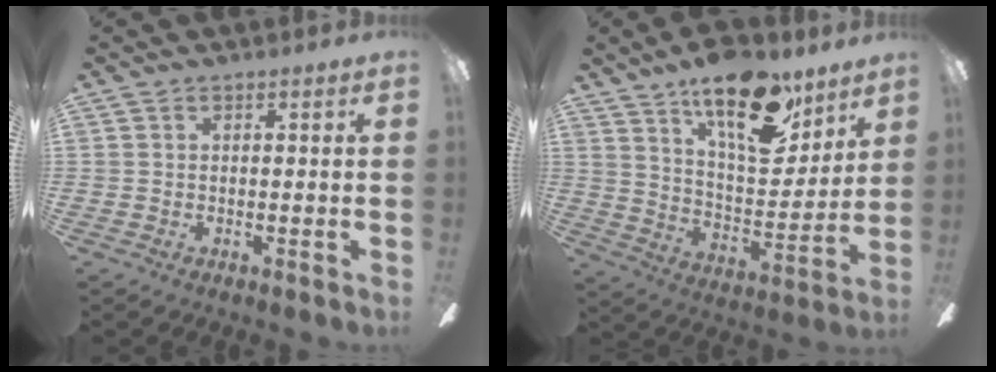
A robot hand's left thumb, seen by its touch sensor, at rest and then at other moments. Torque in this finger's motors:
{"motor_torque": [1.71, 1.72, 1.42, -1.35, 0.08]}